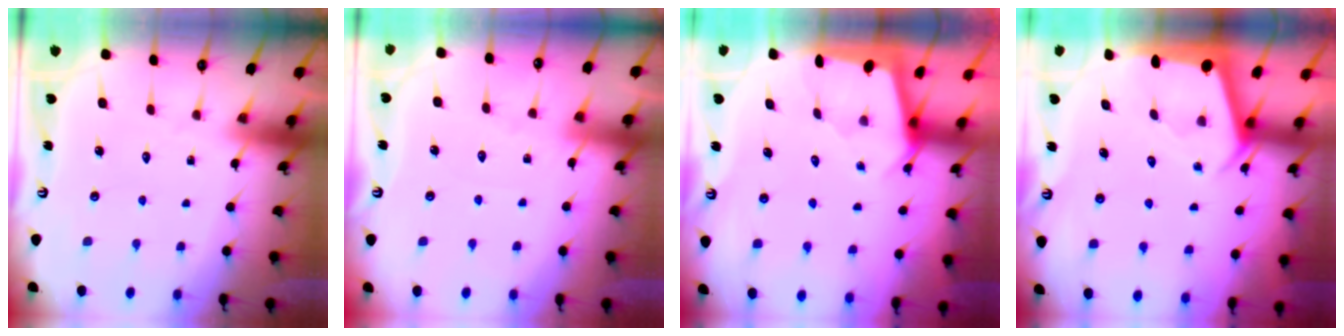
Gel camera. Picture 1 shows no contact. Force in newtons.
{"total": 2.7, "press": 2.7, "slide": 0.4}
{"total": 2.2, "press": 2.2, "slide": 0.3}
{"total": 2.3, "press": 2.3, "slide": 0.3}